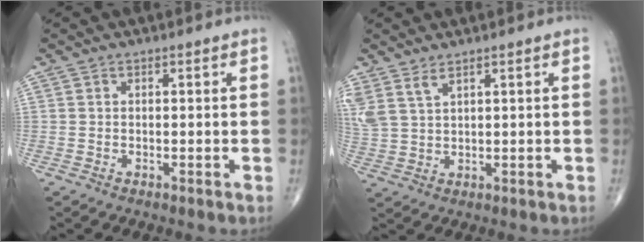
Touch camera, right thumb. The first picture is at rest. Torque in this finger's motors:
{"motor_torque": [0.01, 0.24, 0.58, 0.65, 0.06]}